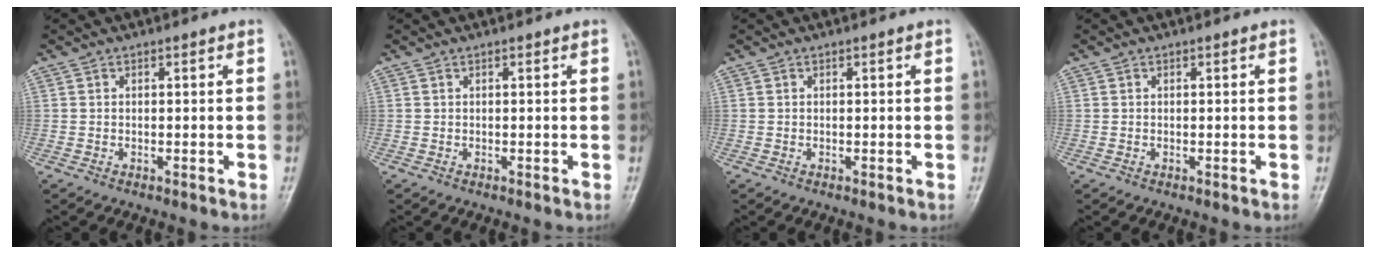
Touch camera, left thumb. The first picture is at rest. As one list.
[{"total": 0.0}, {"total": 0.0}, {"total": 0.0}]